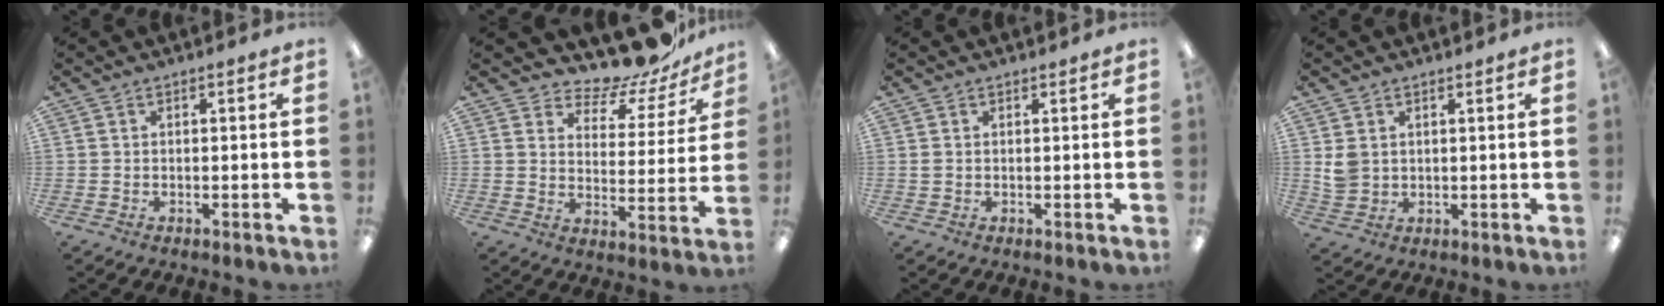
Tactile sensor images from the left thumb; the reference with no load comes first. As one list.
[{"total": 12.3, "force": [11.3, 3.7, 3.4], "torque": [-0.044, -0.103, 0.195]}, {"total": 0.7, "force": [0.4, 0.5, 0.3], "torque": [-0.008, 0.003, 0.007]}, {"total": 4.2, "force": [1.6, 3.5, 1.8], "torque": [-0.032, 0.003, 0.032]}]